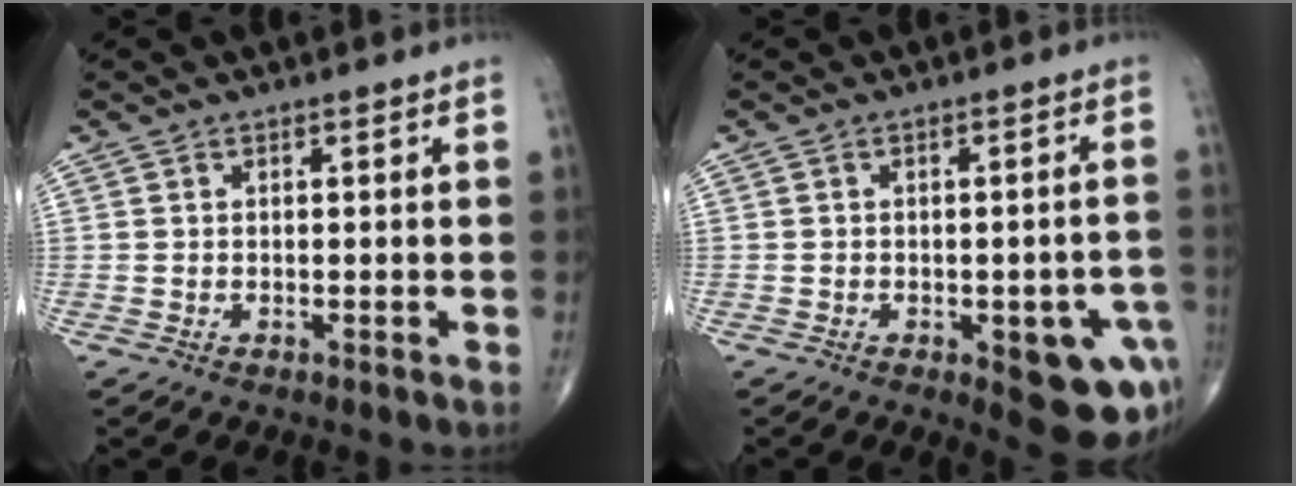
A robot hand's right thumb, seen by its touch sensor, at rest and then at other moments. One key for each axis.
{"total": 11.7, "fx": -4.3, "fy": 4.8, "fz": 9.7, "tx": -0.084, "ty": 0.016, "tz": -0.040}